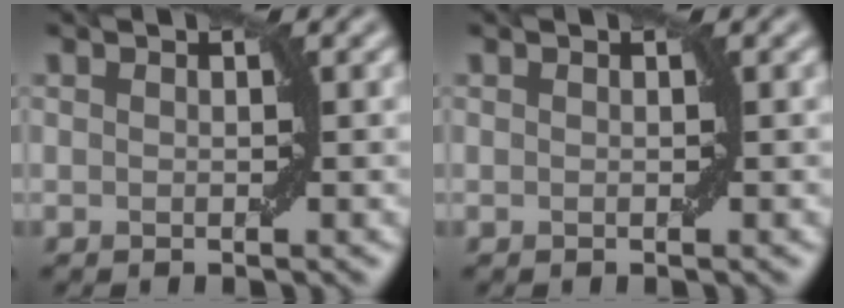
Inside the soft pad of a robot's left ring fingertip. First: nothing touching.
{"total": 0.0}